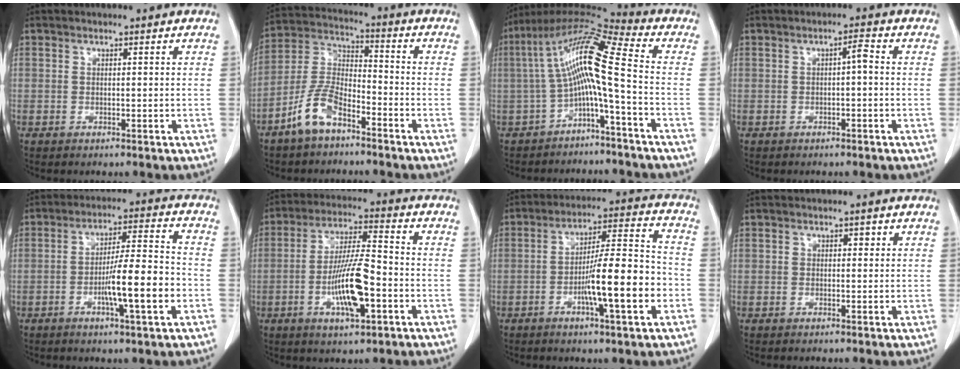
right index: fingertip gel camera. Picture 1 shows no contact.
{"total": 9.8, "force": [-6.1, 4.0, 6.5], "torque": [-0.154, 0.007, -0.124]}
{"total": 12.5, "force": [-2.1, 0.9, 12.2], "torque": [-0.231, 0.044, -0.043]}
{"total": 2.2, "force": [0.0, 0.6, 2.1], "torque": [-0.039, 0.011, 0.002]}
{"total": 11.3, "force": [-3.3, 1.0, 10.8], "torque": [-0.179, 0.005, -0.053]}
{"total": 12.0, "force": [-3.5, 2.7, 11.2], "torque": [-0.215, 0.000, -0.057]}
{"total": 13.8, "force": [-4.0, 1.5, 13.1], "torque": [-0.215, 0.011, -0.063]}
{"total": 1.7, "force": [0.5, 1.2, 1.2], "torque": [-0.027, 0.015, 0.009]}